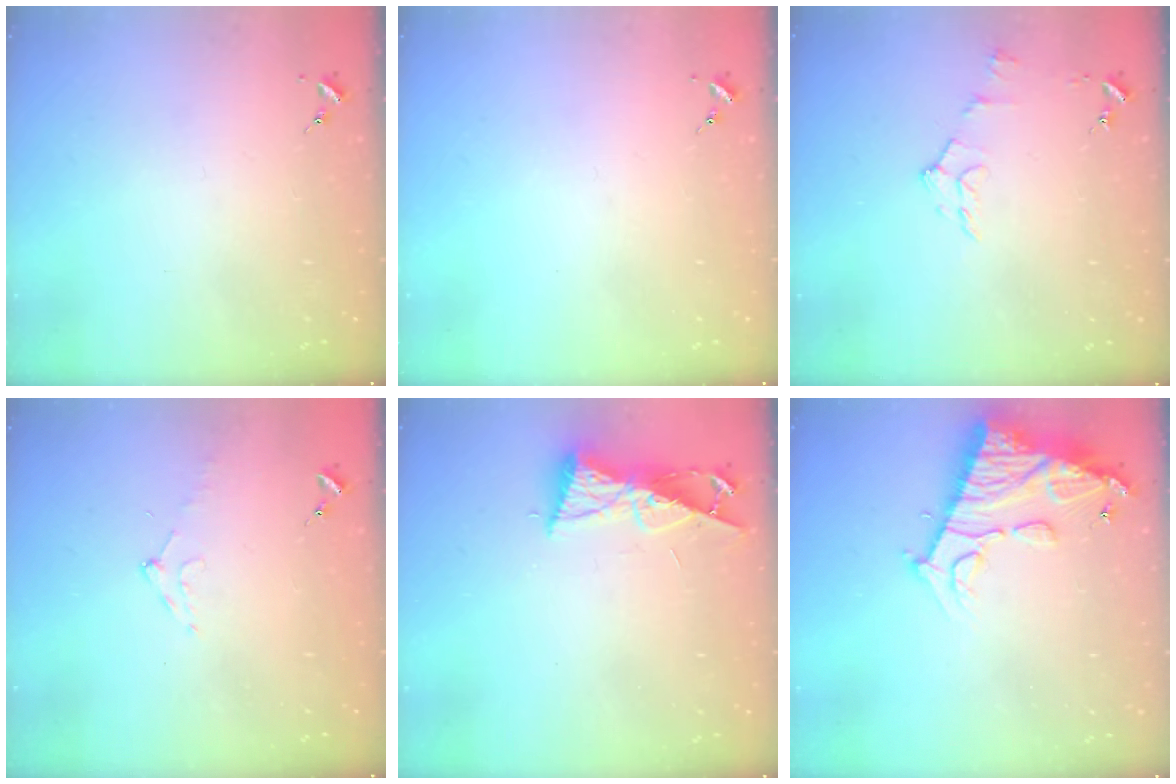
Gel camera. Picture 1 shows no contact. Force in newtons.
{"total": 0.0}
{"total": 7.8, "press": 7.8, "slide": 0.9}
{"total": 6.9, "press": 6.9, "slide": 0.8}
{"total": 8.3, "press": 8.3, "slide": 0.8}
{"total": 14.5, "press": 14.4, "slide": 1.4}